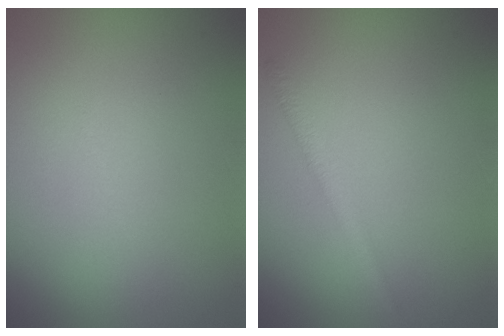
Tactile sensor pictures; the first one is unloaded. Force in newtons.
{"total": 1.5, "press": 1.5, "slide": 0.0}